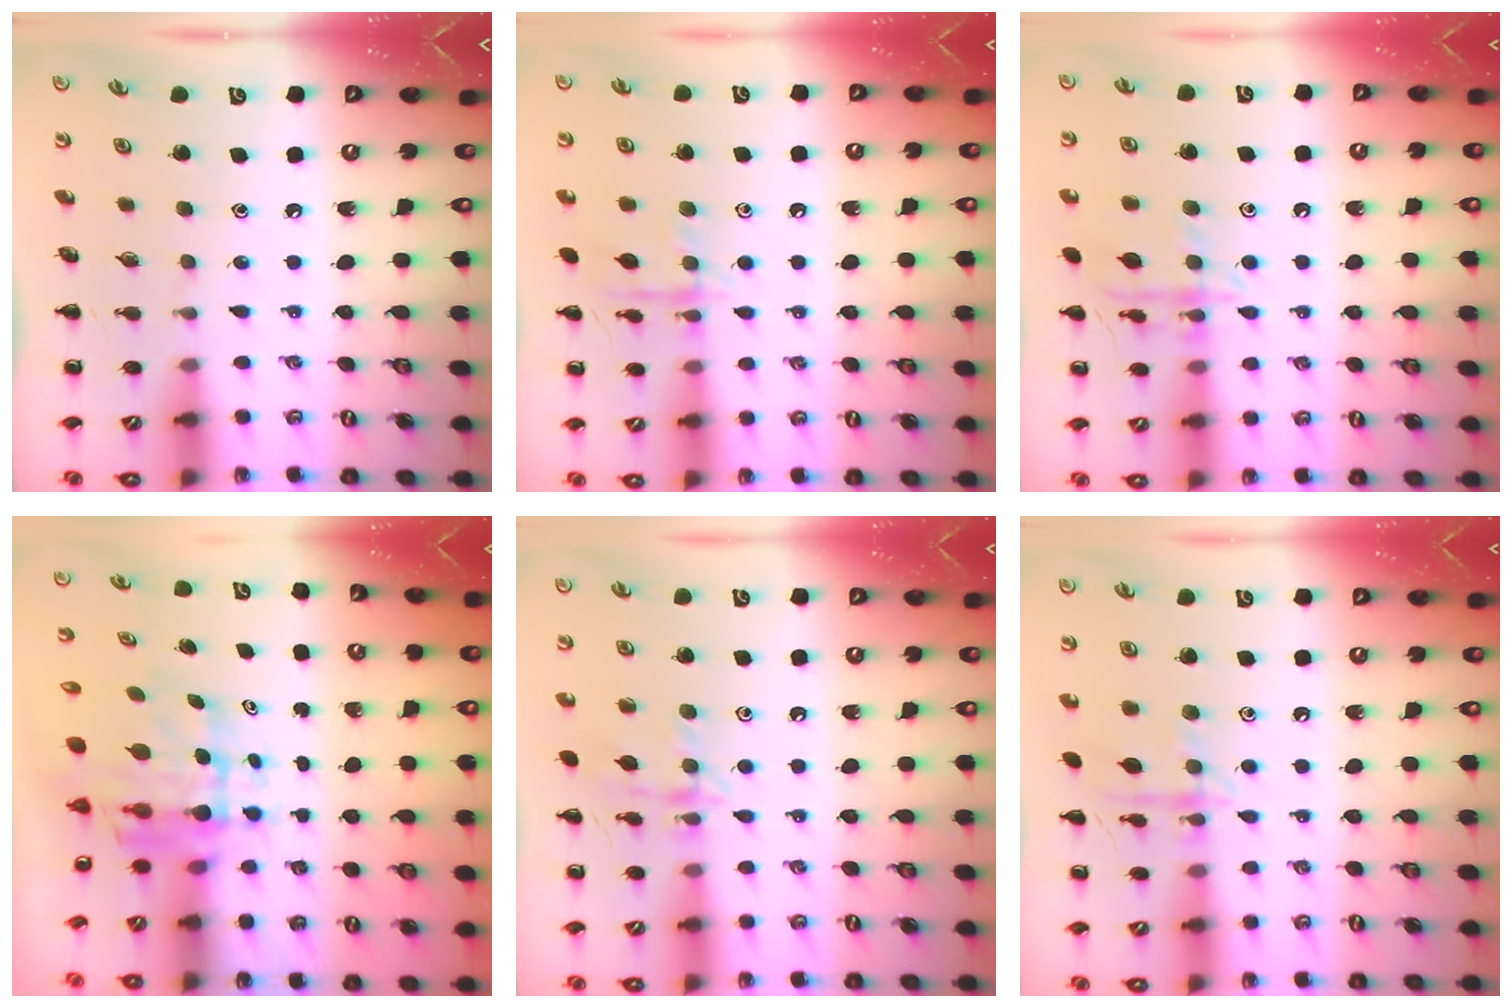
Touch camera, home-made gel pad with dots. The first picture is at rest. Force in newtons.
{"total": 10.6, "press": 10.6, "slide": 0.7}
{"total": 12.5, "press": 12.5, "slide": 0.7}
{"total": 7.2, "press": 6.7, "slide": 2.7}
{"total": 12.5, "press": 12.5, "slide": 1.1}
{"total": 10.6, "press": 10.6, "slide": 0.7}